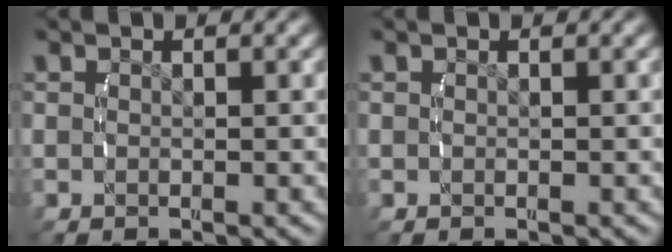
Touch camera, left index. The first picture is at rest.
{"total": 0.0}